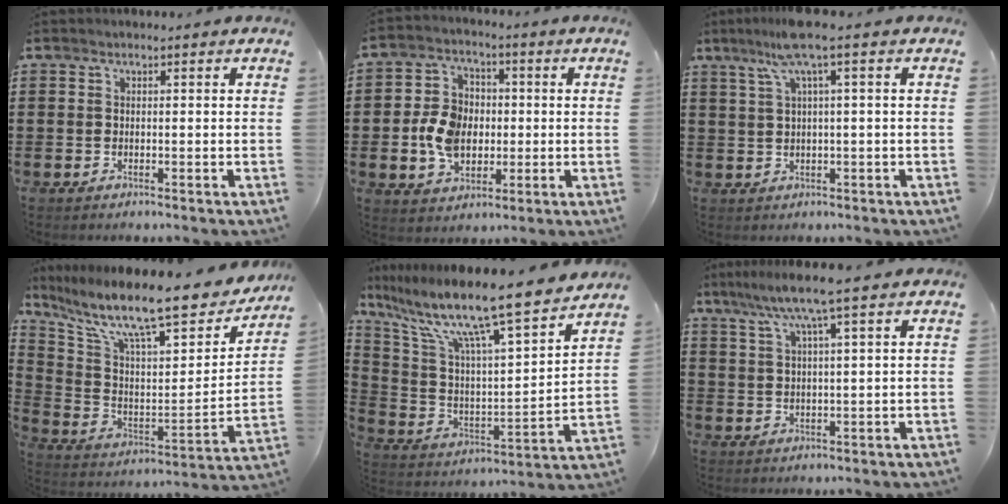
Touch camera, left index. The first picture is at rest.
{"total": 8.0, "force": [-0.8, 6.3, 4.9], "torque": [-0.120, 0.012, -0.016]}
{"total": 5.7, "force": [2.4, 0.0, 5.2], "torque": [-0.105, 0.003, 0.041]}
{"total": 13.7, "force": [10.6, 2.2, 8.3], "torque": [-0.173, -0.079, 0.173]}
{"total": 13.1, "force": [10.6, 0.0, 7.7], "torque": [-0.177, -0.081, 0.169]}
{"total": 6.7, "force": [4.5, -0.3, 4.9], "torque": [-0.108, -0.009, 0.076]}